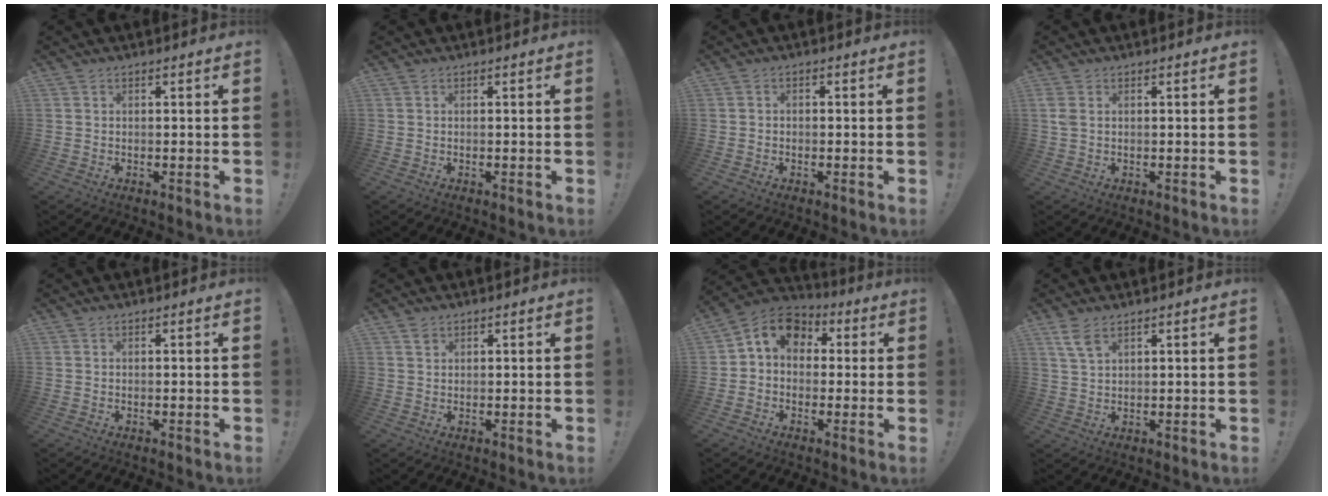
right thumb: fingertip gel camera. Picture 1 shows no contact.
{"total": 0.0}
{"total": 1.3, "force": [-0.9, 0.8, 0.5], "torque": [-0.015, 0.007, -0.016]}
{"total": 2.1, "force": [0.7, 1.2, 1.5], "torque": [-0.025, 0.002, 0.012]}
{"total": 0.0}
{"total": 1.4, "force": [1.1, 0.7, 0.5], "torque": [0.007, -0.008, 0.019]}
{"total": 9.3, "force": [1.6, 7.6, 5.1], "torque": [-0.080, 0.009, 0.037]}
{"total": 4.9, "force": [3.2, 1.6, 3.4], "torque": [-0.062, -0.014, 0.060]}